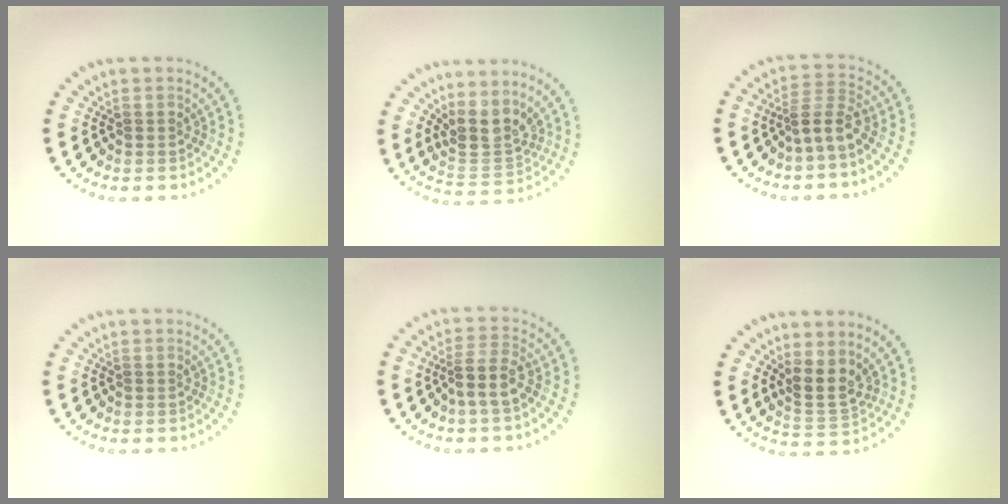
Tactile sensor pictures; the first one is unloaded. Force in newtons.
{"total": 3.4, "press": 2.5, "slide": 2.3}
{"total": 2.7, "press": 1.9, "slide": 2.0}
{"total": 0.0}
{"total": 2.6, "press": 2.1, "slide": 1.6}
{"total": 2.9, "press": 2.3, "slide": 1.8}